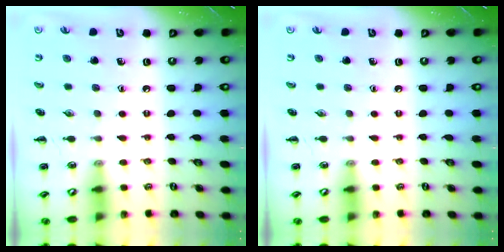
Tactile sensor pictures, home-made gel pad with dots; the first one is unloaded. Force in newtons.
{"total": 0.0}